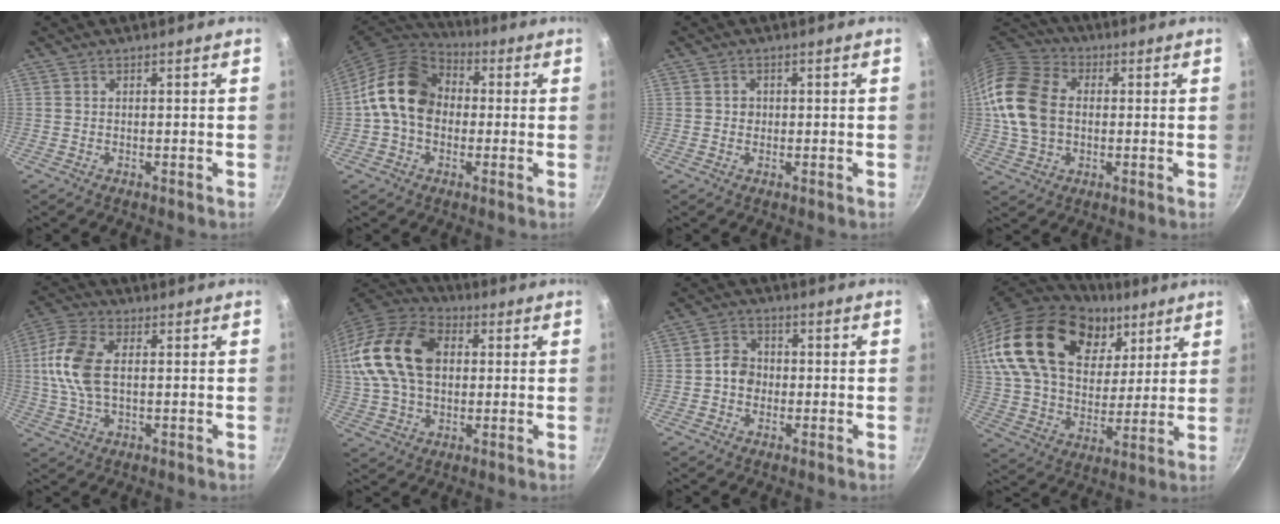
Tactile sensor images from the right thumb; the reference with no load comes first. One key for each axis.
{"total": 15.2, "fx": 0.4, "fy": 11.6, "fz": 9.8, "tx": -0.141, "ty": 0.031, "tz": -0.011}
{"total": 1.4, "fx": 0.1, "fy": 1.3, "fz": 0.5, "tx": -0.002, "ty": 0.003, "tz": 0.000}
{"total": 16.2, "fx": 0.7, "fy": 11.9, "fz": 10.9, "tx": -0.200, "ty": 0.019, "tz": 0.001}
{"total": 11.3, "fx": 1.2, "fy": 6.2, "fz": 9.4, "tx": -0.196, "ty": 0.016, "tz": 0.012}
{"total": 22.5, "fx": 3.9, "fy": 15.3, "fz": 16.0, "tx": -0.308, "ty": 0.027, "tz": 0.061}
{"total": 4.7, "fx": -0.6, "fy": 4.1, "fz": 2.3, "tx": -0.010, "ty": 0.016, "tz": -0.017}
{"total": 31.9, "fx": 15.3, "fy": 20.2, "fz": 19.4, "tx": -0.366, "ty": -0.011, "tz": 0.269}